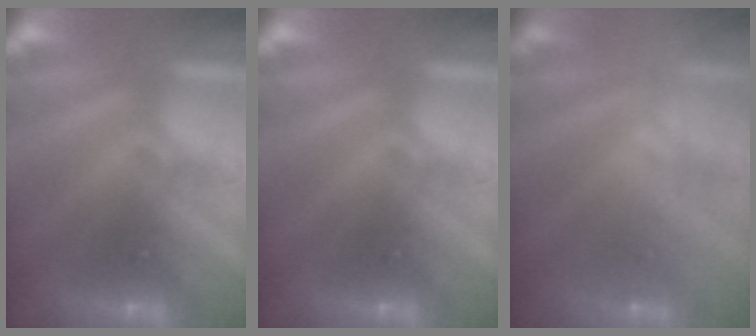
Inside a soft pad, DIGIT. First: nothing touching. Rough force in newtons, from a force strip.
{"total": 0.0}
{"total": 2.5}